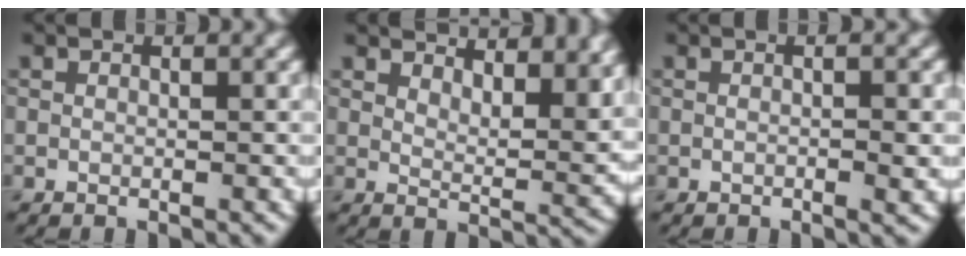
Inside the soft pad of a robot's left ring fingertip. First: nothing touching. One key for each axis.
{"total": 8.8, "fx": 7.0, "fy": 2.8, "fz": 4.6, "tx": -0.059, "ty": 0.001, "tz": 0.086}
{"total": 2.1, "fx": 0.0, "fy": 0.3, "fz": 2.1, "tx": -0.033, "ty": 0.000, "tz": -0.004}